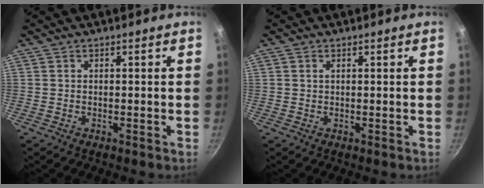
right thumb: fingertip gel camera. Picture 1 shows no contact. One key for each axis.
{"total": 0.7, "fx": 0.3, "fy": 0.5, "fz": 0.4, "tx": -0.009, "ty": 0.002, "tz": 0.005}